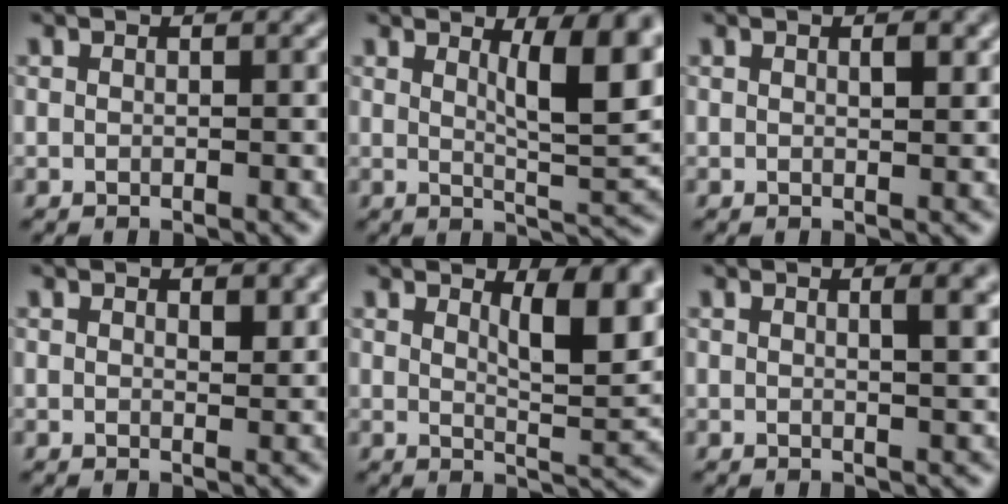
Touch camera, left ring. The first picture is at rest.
{"total": 7.4, "force": [2.7, 1.9, 6.6], "torque": [-0.085, -0.007, 0.045]}
{"total": 1.1, "force": [0.5, 0.4, 0.9], "torque": [-0.014, -0.004, 0.009]}
{"total": 1.3, "force": [0.7, 0.6, 0.9], "torque": [-0.012, -0.005, 0.014]}
{"total": 6.1, "force": [2.8, 1.9, 5.1], "torque": [-0.066, -0.006, 0.046]}
{"total": 3.0, "force": [1.1, 1.0, 2.6], "torque": [-0.017, 0.006, 0.012]}